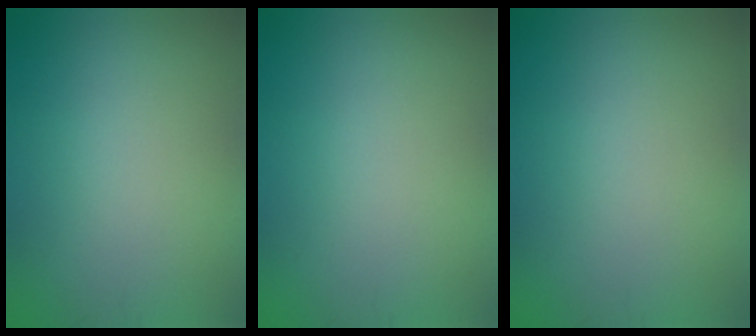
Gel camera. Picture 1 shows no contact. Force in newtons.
{"total": 0.0}
{"total": 0.0}